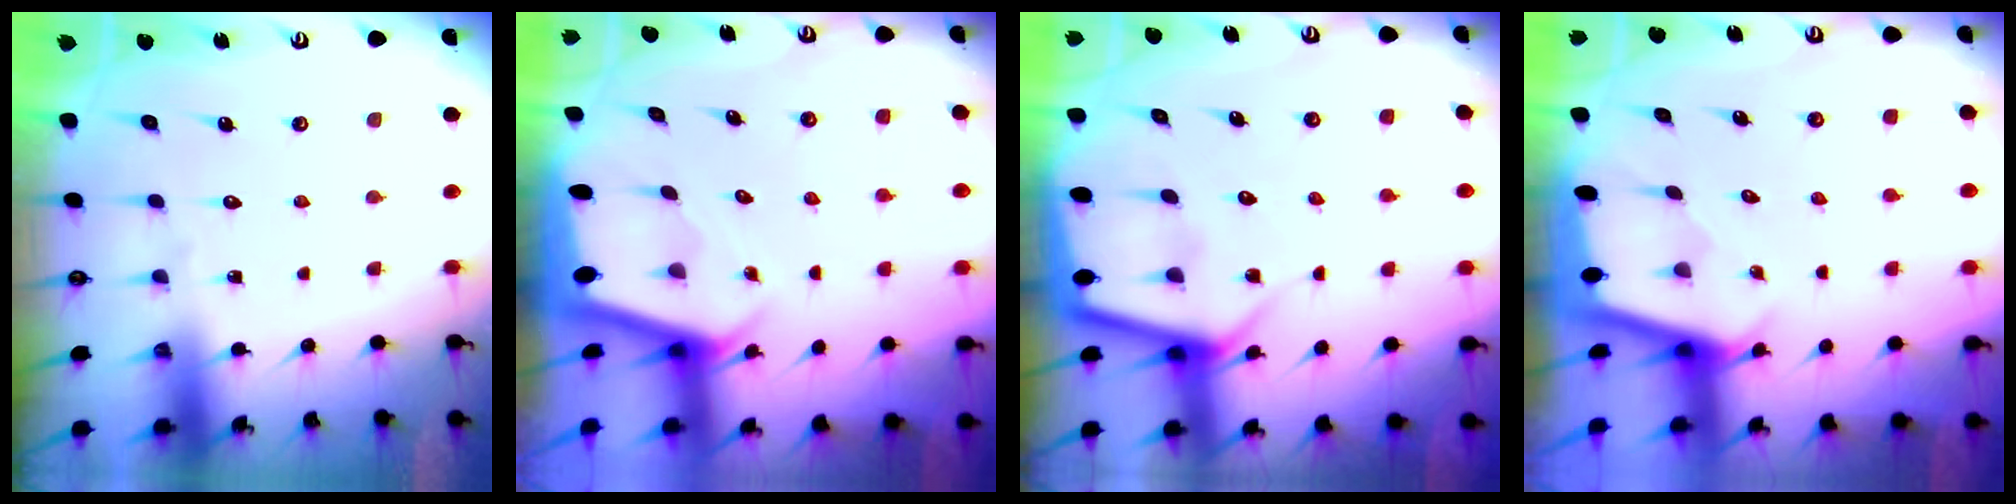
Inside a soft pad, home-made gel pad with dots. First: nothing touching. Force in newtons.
{"total": 2.4, "press": 2.4, "slide": 0.2}
{"total": 6.4, "press": 6.4, "slide": 0.6}
{"total": 2.1, "press": 2.1, "slide": 0.2}